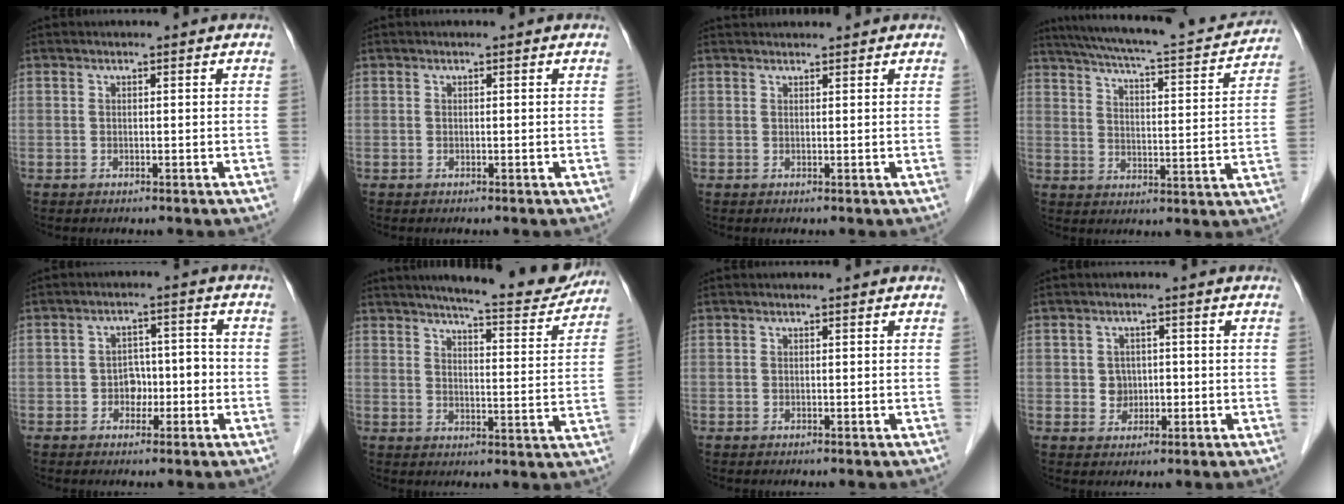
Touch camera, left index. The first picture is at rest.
{"total": 0.0}
{"total": 3.2, "force": [3.2, 0.2, 0.5], "torque": [-0.007, 0.030, 0.047]}
{"total": 20.4, "force": [18.2, 2.4, 8.9], "torque": [-0.148, -0.002, 0.245]}
{"total": 4.1, "force": [-1.5, 2.8, 2.5], "torque": [-0.036, 0.019, -0.025]}
{"total": 14.7, "force": [13.4, 1.6, 5.9], "torque": [-0.079, -0.022, 0.167]}
{"total": 0.0}
{"total": 2.7, "force": [-0.2, 2.5, 1.1], "torque": [-0.013, 0.005, 0.000]}